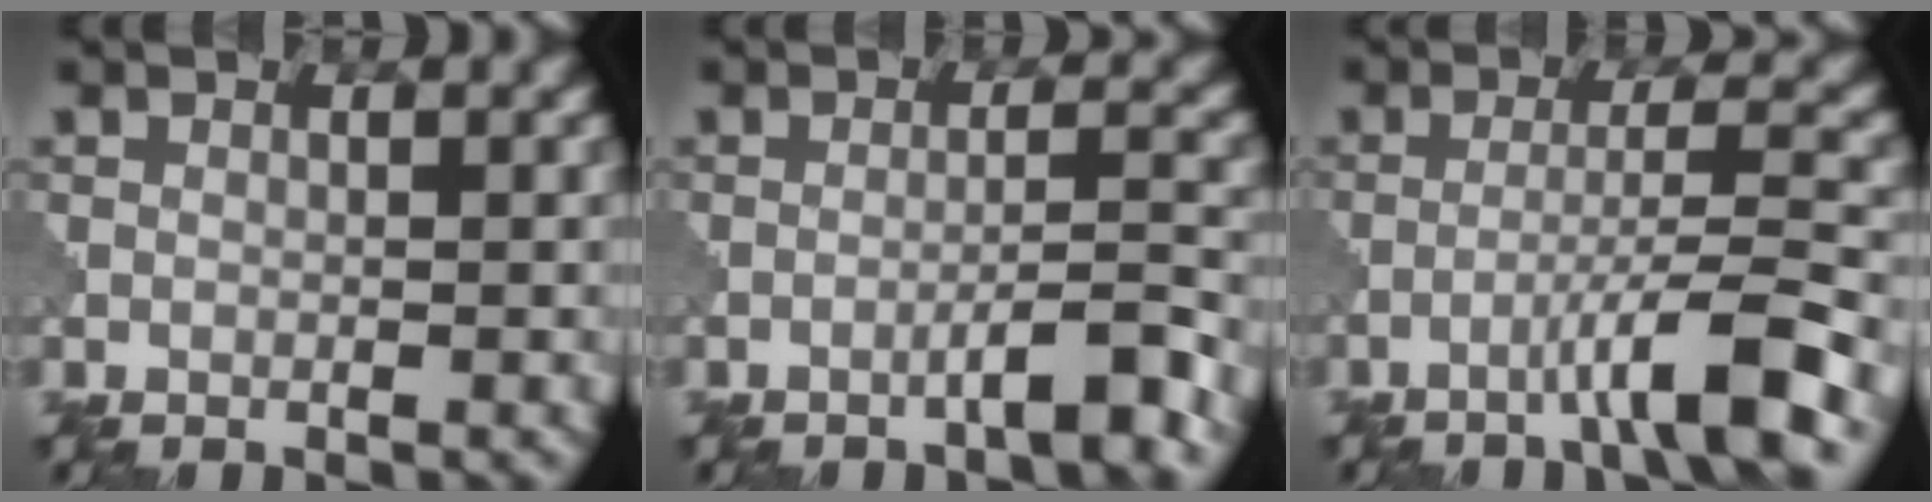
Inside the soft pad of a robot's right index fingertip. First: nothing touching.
{"total": 3.5, "force": [-2.2, 0.2, 2.6], "torque": [-0.033, 0.018, -0.047]}
{"total": 5.9, "force": [-3.4, 0.2, 4.8], "torque": [-0.072, 0.016, -0.069]}